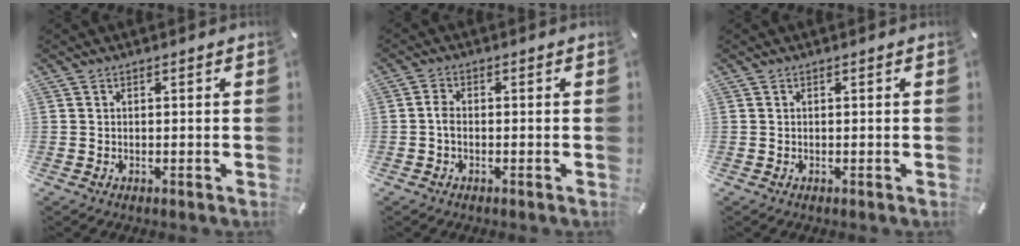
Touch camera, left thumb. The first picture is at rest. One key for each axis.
{"total": 2.2, "fx": -0.5, "fy": 1.3, "fz": 1.8, "tx": -0.033, "ty": 0.005, "tz": -0.010}
{"total": 0.0}